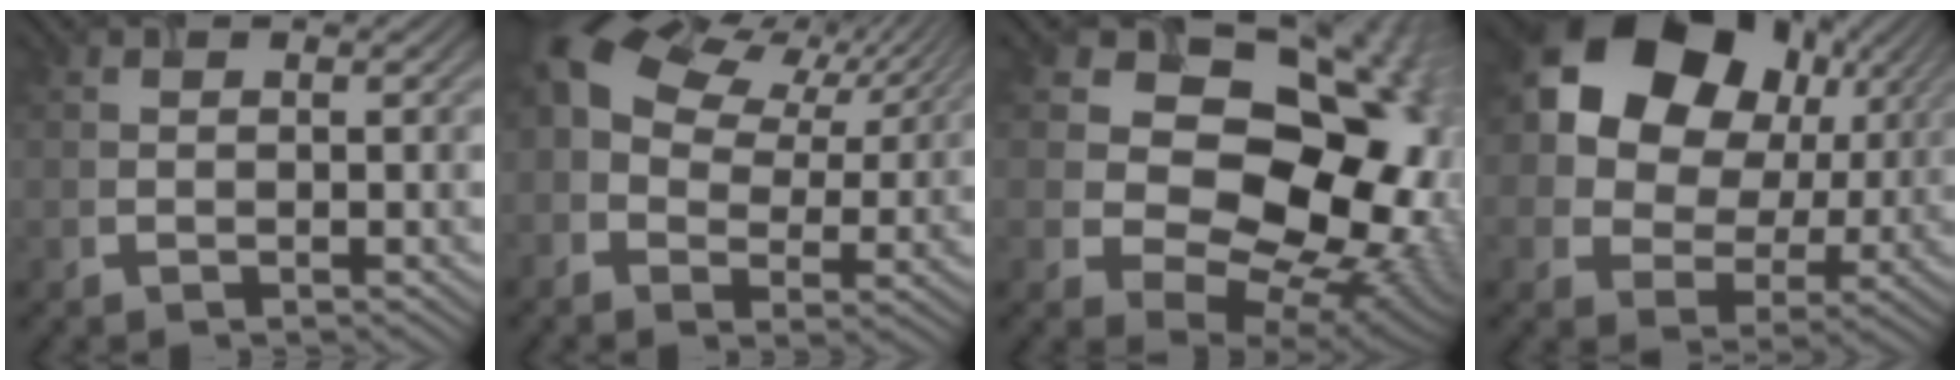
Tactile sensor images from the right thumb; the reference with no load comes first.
{"total": 12.8, "force": [4.4, 8.6, 8.4], "torque": [-0.192, 0.010, 0.085]}
{"total": 19.7, "force": [1.6, 15.6, 12.0], "torque": [-0.168, -0.016, 0.048]}
{"total": 15.9, "force": [5.8, 12.3, 8.1], "torque": [-0.170, 0.038, 0.108]}